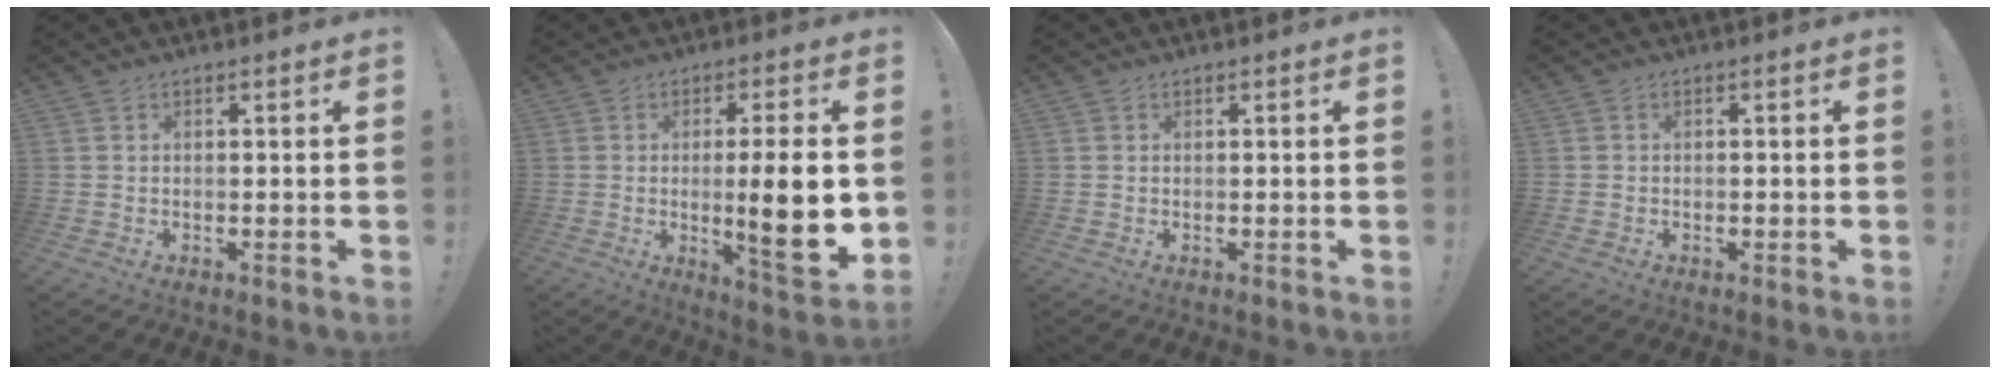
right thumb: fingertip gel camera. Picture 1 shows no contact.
{"total": 14.1, "force": [-1.1, 2.3, 13.9], "torque": [-0.200, -0.015, -0.017]}
{"total": 0.0}
{"total": 0.7, "force": [-0.5, 0.5, 0.0], "torque": [-0.007, 0.004, -0.007]}